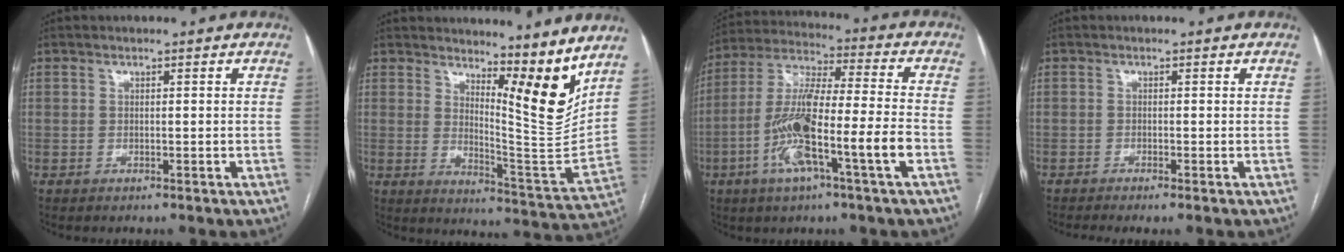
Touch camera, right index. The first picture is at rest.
{"total": 11.0, "force": [8.0, 1.1, 7.5], "torque": [-0.110, -0.035, 0.123]}
{"total": 15.3, "force": [-5.3, 0.6, 14.3], "torque": [-0.278, 0.000, -0.101]}
{"total": 2.1, "force": [-1.5, -0.1, 1.4], "torque": [-0.023, -0.003, -0.026]}